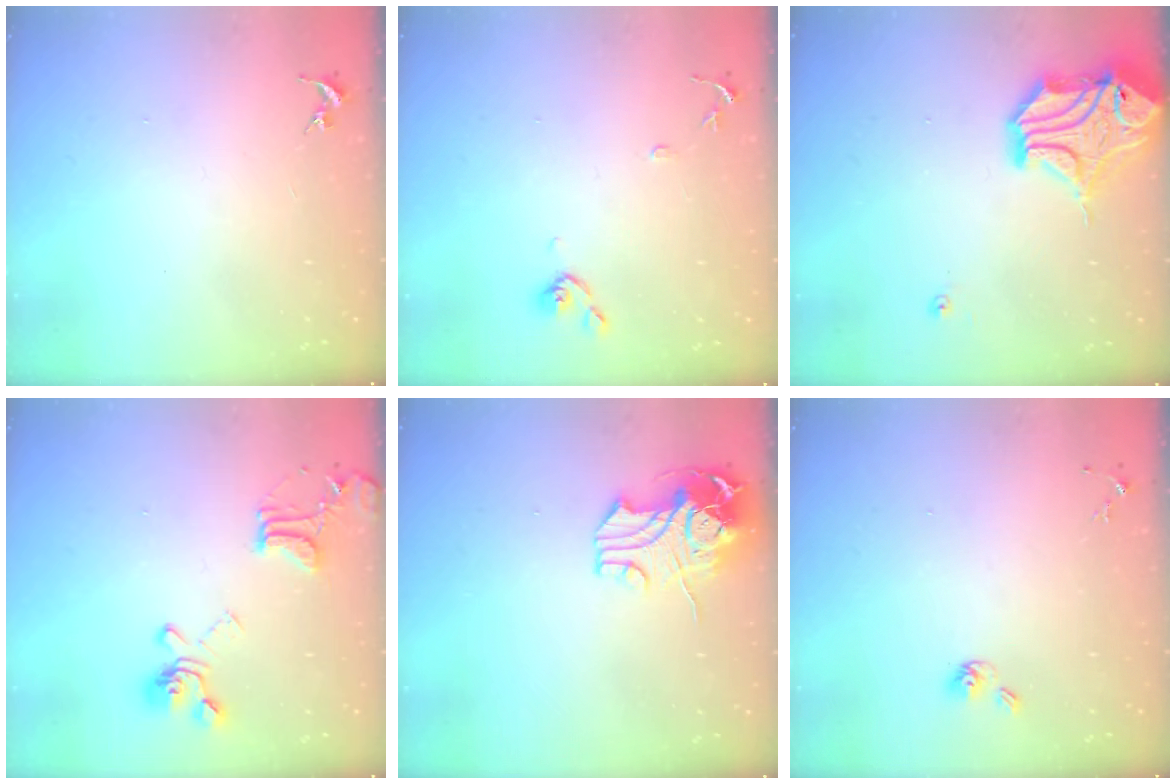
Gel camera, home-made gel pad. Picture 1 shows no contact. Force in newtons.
{"total": 8.6, "press": 8.6, "slide": 0.7}
{"total": 18.1, "press": 17.9, "slide": 2.5}
{"total": 17.3, "press": 17.2, "slide": 1.8}
{"total": 12.2, "press": 12.0, "slide": 2.1}
{"total": 5.6, "press": 5.1, "slide": 2.3}